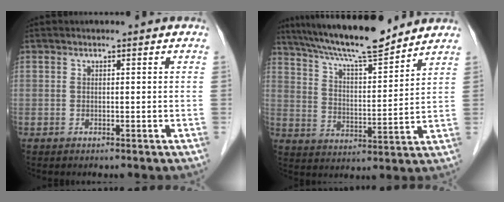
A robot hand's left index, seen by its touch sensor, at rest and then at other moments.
{"total": 14.9, "force": [13.1, 1.2, 6.9], "torque": [-0.124, 0.008, 0.218]}